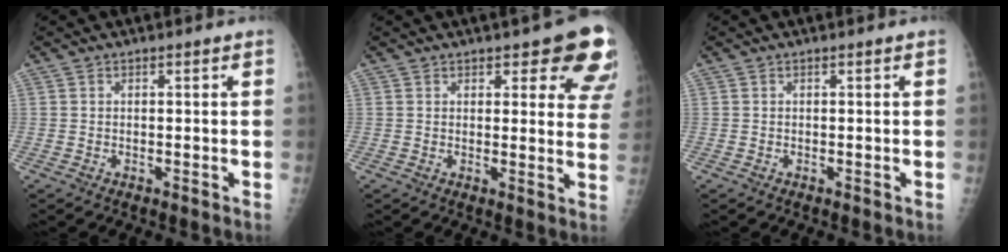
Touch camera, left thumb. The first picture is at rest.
{"total": 10.9, "force": [7.3, 4.3, 6.8], "torque": [-0.027, -0.036, 0.073]}
{"total": 0.0}